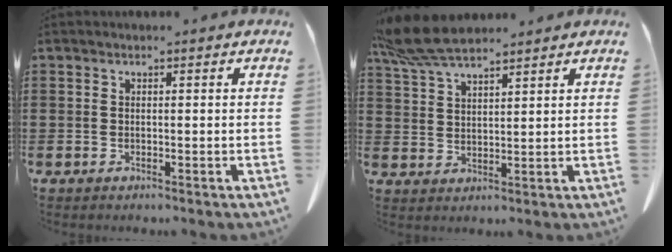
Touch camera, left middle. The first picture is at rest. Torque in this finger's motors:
{"motor_torque": [0.20, 0.14, 0.24, 0.10]}